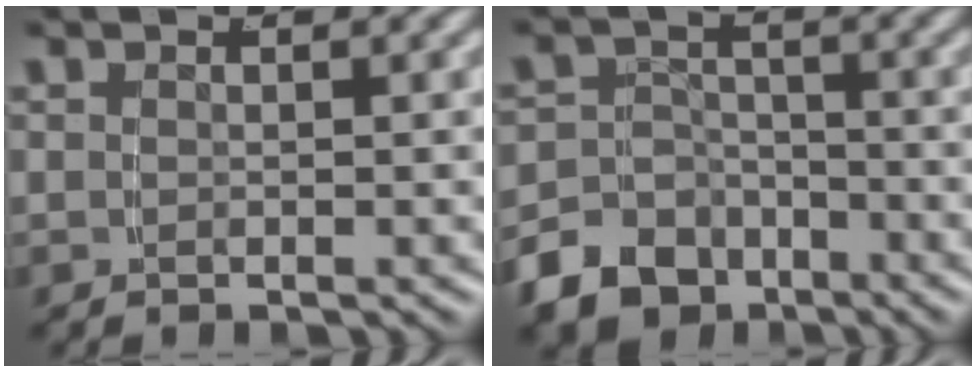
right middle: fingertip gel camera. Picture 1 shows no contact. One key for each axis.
{"total": 8.1, "fx": -5.1, "fy": 5.9, "fz": 2.2, "tx": -0.036, "ty": -0.025, "tz": -0.084}